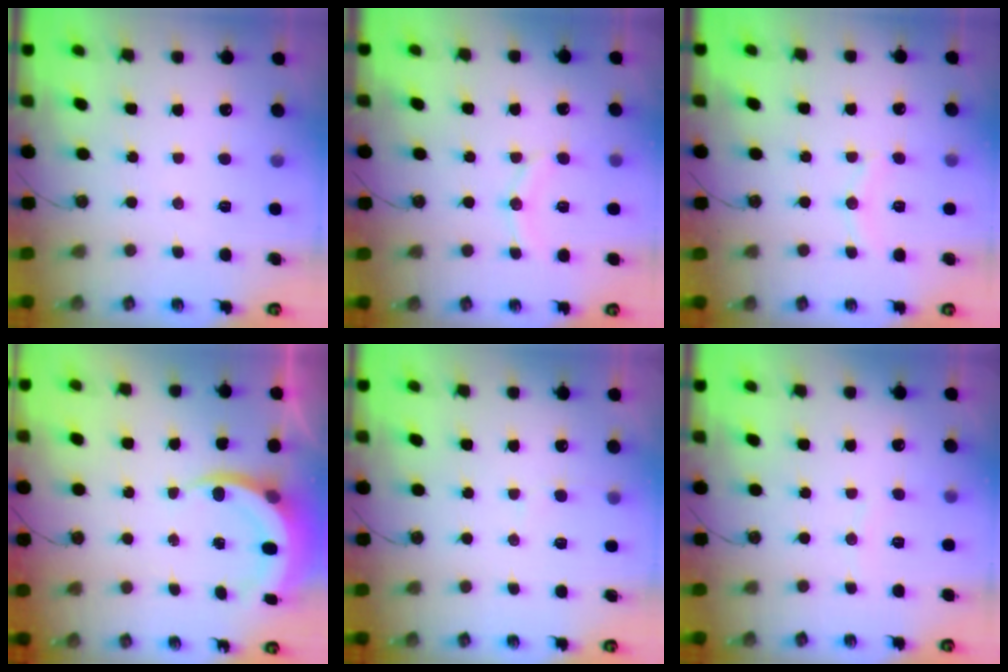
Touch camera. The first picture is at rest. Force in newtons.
{"total": 8.1, "press": 7.9, "slide": 2.0}
{"total": 6.3, "press": 6.3, "slide": 0.7}
{"total": 5.7, "press": 5.7, "slide": 0.4}
{"total": 5.4, "press": 5.4, "slide": 0.5}
{"total": 3.2, "press": 3.2, "slide": 0.4}